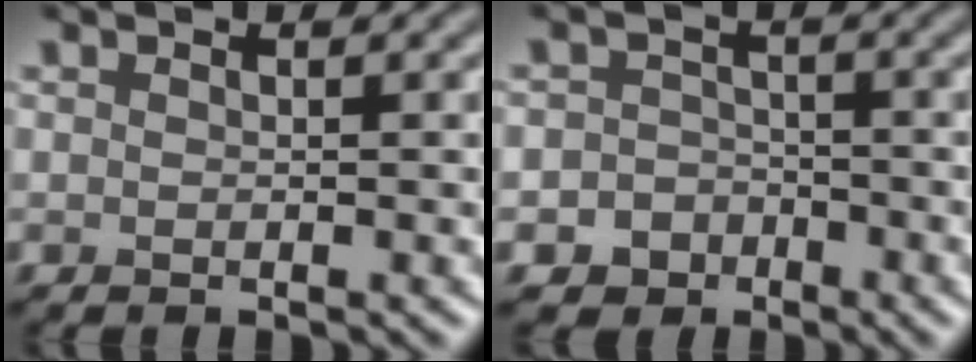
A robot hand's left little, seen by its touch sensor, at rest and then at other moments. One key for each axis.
{"total": 3.6, "fx": -2.0, "fy": 2.9, "fz": 0.4, "tx": 0.028, "ty": 0.000, "tz": -0.040}